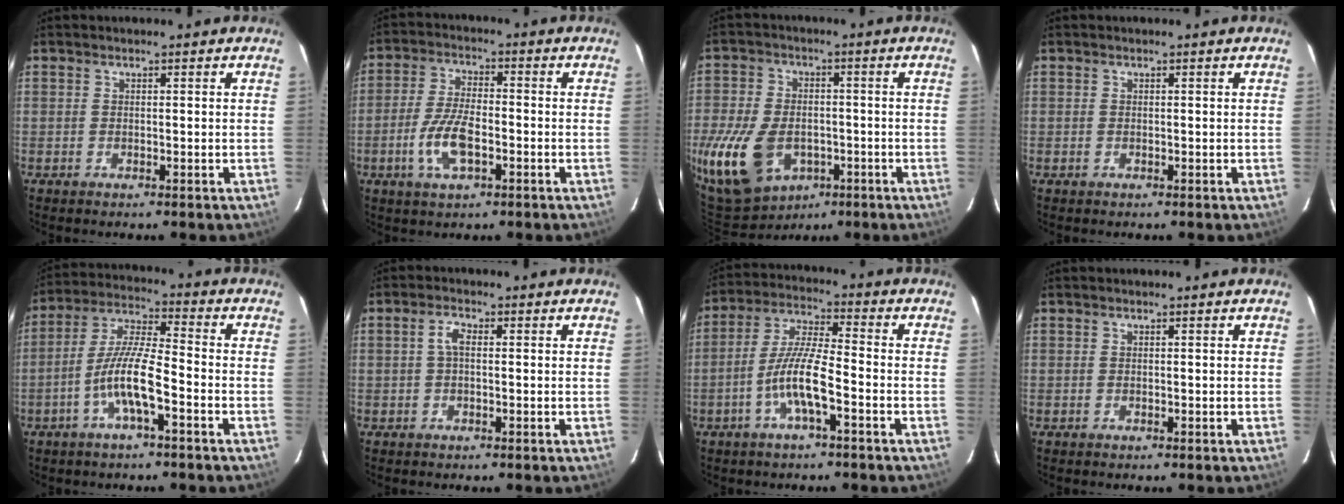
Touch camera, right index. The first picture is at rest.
{"total": 8.6, "force": [-3.0, 3.4, 7.3], "torque": [-0.154, -0.001, -0.057]}
{"total": 18.6, "force": [-6.7, 12.6, 11.9], "torque": [-0.292, -0.024, -0.101]}
{"total": 0.0}
{"total": 9.3, "force": [-4.1, 1.3, 8.3], "torque": [-0.176, 0.006, -0.080]}
{"total": 2.4, "force": [0.1, 1.1, 2.1], "torque": [-0.045, 0.009, 0.002]}
{"total": 8.5, "force": [-3.7, 1.0, 7.6], "torque": [-0.161, 0.006, -0.071]}
{"total": 0.0}